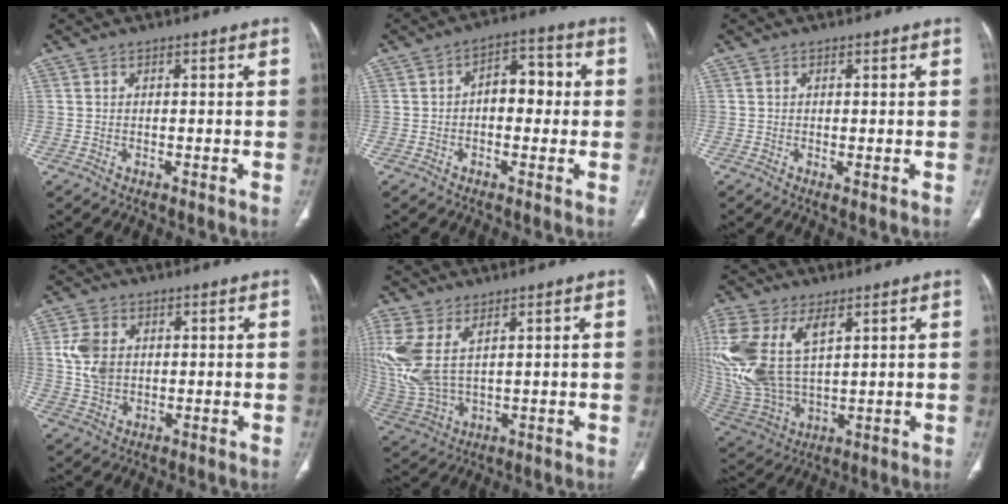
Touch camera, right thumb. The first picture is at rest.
{"total": 7.1, "force": [0.1, 4.4, 5.6], "torque": [-0.051, 0.026, -0.008]}
{"total": 1.1, "force": [-0.1, 0.3, 1.0], "torque": [-0.021, -0.006, -0.001]}
{"total": 7.0, "force": [1.2, 5.1, 4.6], "torque": [-0.086, -0.001, 0.027]}
{"total": 13.6, "force": [4.6, 7.3, 10.5], "torque": [-0.267, -0.010, 0.110]}
{"total": 20.9, "force": [6.8, 11.7, 15.9], "torque": [-0.376, -0.016, 0.141]}